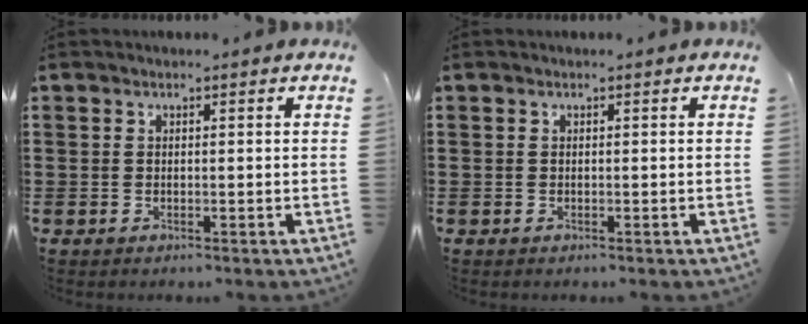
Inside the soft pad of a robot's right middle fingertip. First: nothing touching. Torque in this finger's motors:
{"motor_torque": [0.00, 0.00, 0.00, -0.01]}